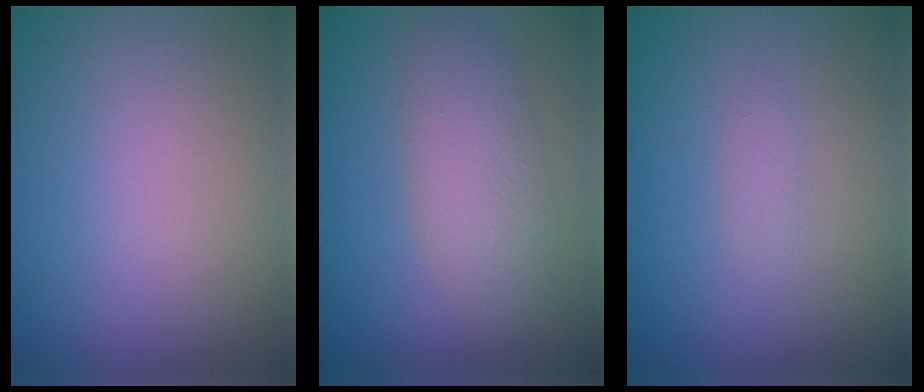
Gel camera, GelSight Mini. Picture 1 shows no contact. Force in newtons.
{"total": 3.8, "press": 3.8, "slide": 0.1}
{"total": 0.6, "press": 0.6, "slide": 0.0}